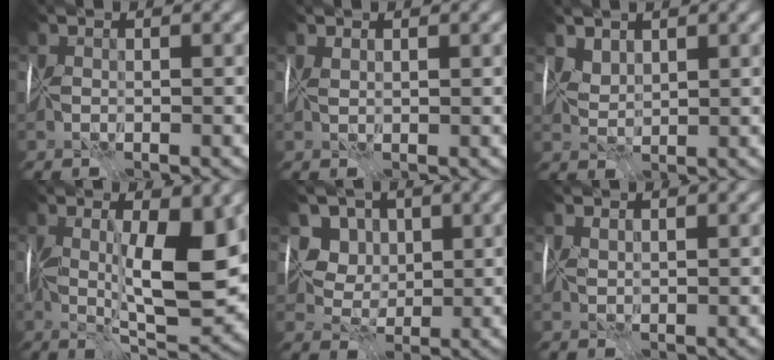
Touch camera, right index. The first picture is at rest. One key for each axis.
{"total": 1.4, "fx": 1.0, "fy": -0.8, "fz": -0.5, "tx": 0.012, "ty": 0.001, "tz": 0.024}
{"total": 1.9, "fx": 1.8, "fy": -0.3, "fz": -0.3, "tx": 0.003, "ty": -0.007, "tz": 0.048}
{"total": 7.2, "fx": 0.9, "fy": 1.1, "fz": 7.1, "tx": -0.113, "ty": -0.006, "tz": 0.021}
{"total": 3.8, "fx": 2.2, "fy": 2.9, "fz": 0.9, "tx": -0.008, "ty": -0.010, "tz": 0.034}
{"total": 1.5, "fx": 1.2, "fy": -0.8, "fz": -0.5, "tx": 0.011, "ty": 0.002, "tz": 0.028}